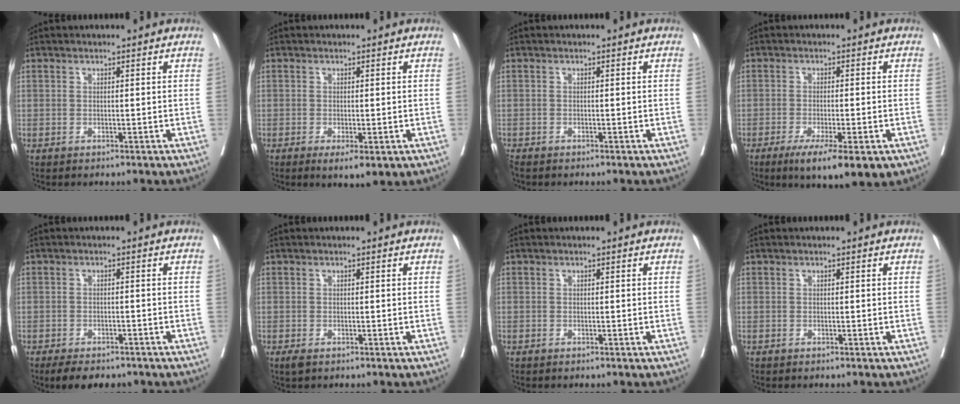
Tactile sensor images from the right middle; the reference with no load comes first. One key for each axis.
{"total": 3.9, "fx": -1.8, "fy": 1.3, "fz": 3.2, "tx": -0.043, "ty": -0.010, "tz": -0.020}
{"total": 1.1, "fx": -1.1, "fy": 0.3, "fz": 0.3, "tx": -0.013, "ty": -0.006, "tz": -0.021}
{"total": 9.7, "fx": -5.5, "fy": 2.1, "fz": 7.7, "tx": -0.106, "ty": -0.020, "tz": -0.081}
{"total": 5.9, "fx": -4.7, "fy": 2.5, "fz": 2.5, "tx": -0.030, "ty": -0.004, "tz": -0.065}
{"total": 1.1, "fx": -0.6, "fy": 0.5, "fz": 0.8, "tx": -0.015, "ty": -0.003, "tz": -0.008}
{"total": 0.0}
{"total": 0.0}